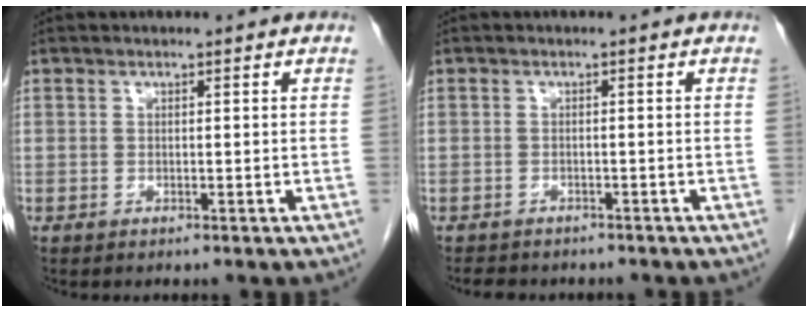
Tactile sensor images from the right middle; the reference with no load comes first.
{"total": 4.9, "force": [-4.2, 2.1, 1.5], "torque": [-0.026, -0.003, -0.051]}